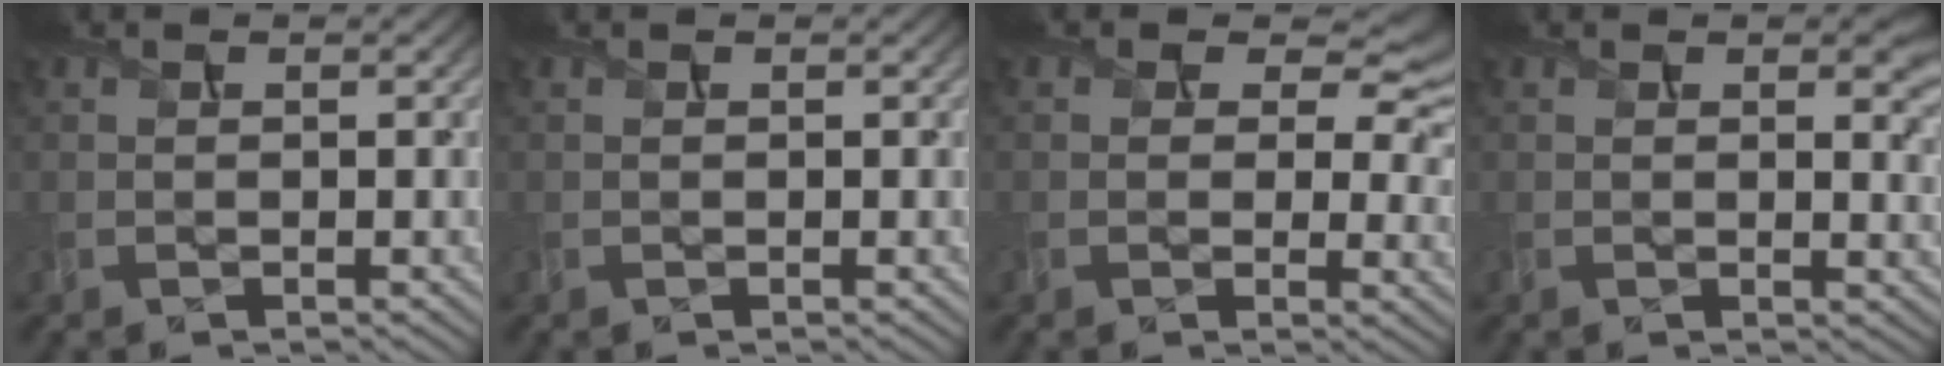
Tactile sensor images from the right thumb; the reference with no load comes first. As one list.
[{"total": 0.0}, {"total": 7.8, "force": [2.8, 5.3, 5.1], "torque": [-0.076, -0.010, 0.043]}, {"total": 5.2, "force": [1.5, 2.0, 4.6], "torque": [-0.070, -0.008, 0.027]}]